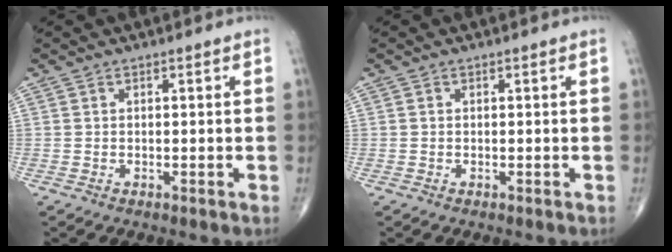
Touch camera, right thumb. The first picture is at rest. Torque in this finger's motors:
{"motor_torque": [-0.15, 0.10, 0.12, 0.01, -0.03]}